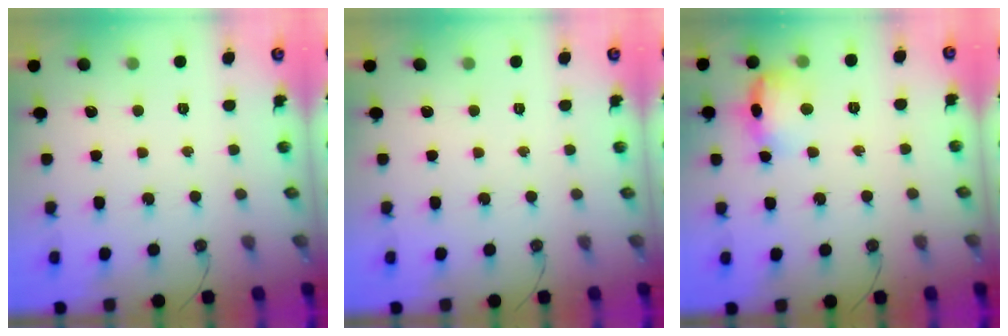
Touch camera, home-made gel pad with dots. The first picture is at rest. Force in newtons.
{"total": 0.0}
{"total": 12.8, "press": 12.7, "slide": 1.3}